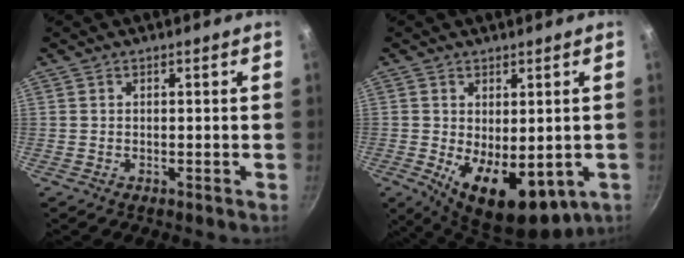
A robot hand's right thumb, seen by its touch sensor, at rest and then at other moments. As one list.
[{"total": 12.9, "force": [-2.1, 7.0, 10.7], "torque": [-0.137, -0.025, -0.013]}]